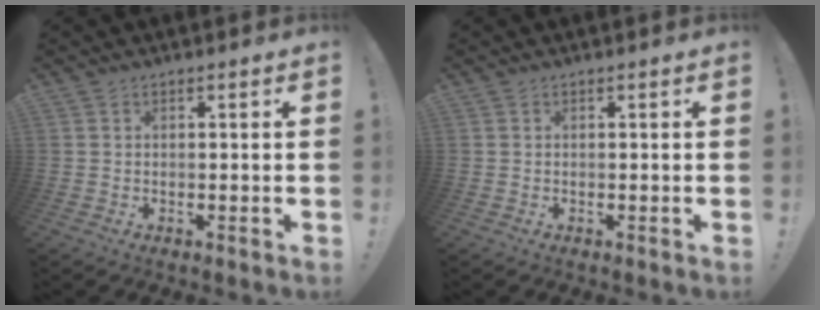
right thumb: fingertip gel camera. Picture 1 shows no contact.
{"total": 0.0}